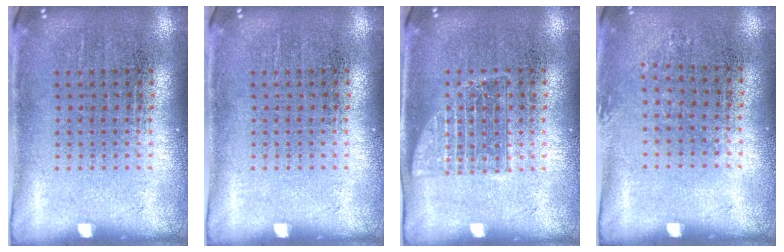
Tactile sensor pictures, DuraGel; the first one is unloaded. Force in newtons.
{"total": 0.0}
{"total": 1.0, "press": 1.0, "slide": 0.2}
{"total": 0.8, "press": 0.7, "slide": 0.5}